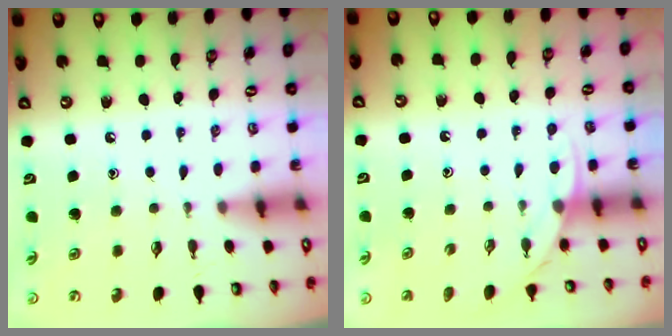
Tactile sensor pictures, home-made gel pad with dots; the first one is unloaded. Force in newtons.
{"total": 3.4, "press": 3.4, "slide": 0.2}